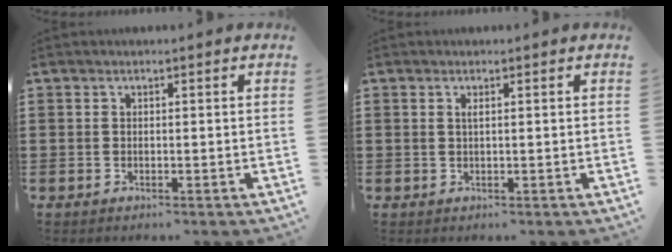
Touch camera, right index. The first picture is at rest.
{"total": 0.7, "force": [0.2, -0.1, 0.7], "torque": [-0.014, -0.001, 0.003]}